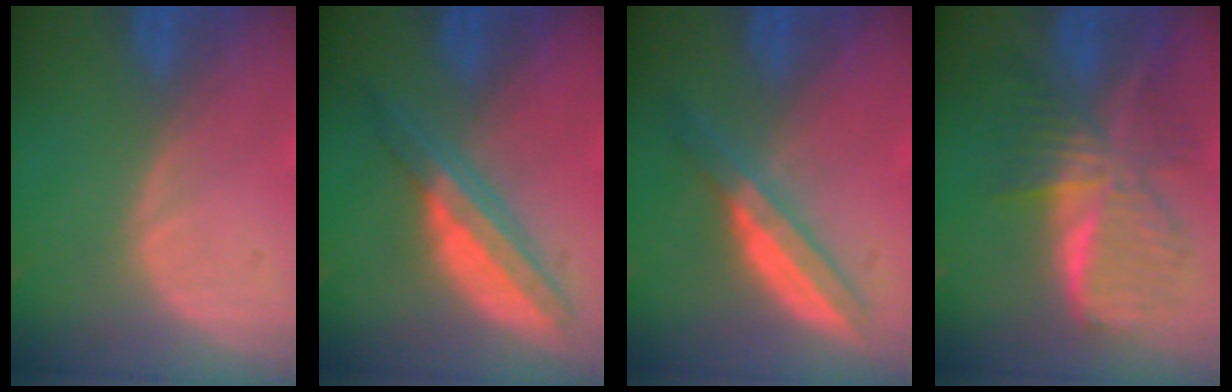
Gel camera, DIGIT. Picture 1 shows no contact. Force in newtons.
{"total": 6.6, "press": 5.8, "slide": 3.2}
{"total": 6.0, "press": 5.2, "slide": 3.0}
{"total": 9.4, "press": 9.4, "slide": 0.5}